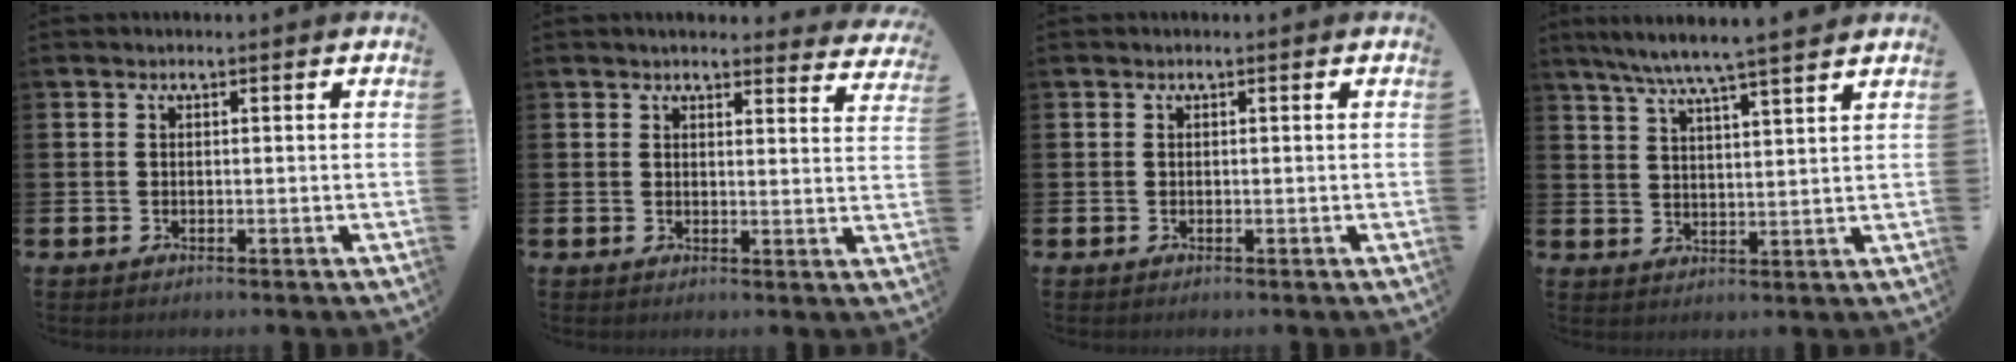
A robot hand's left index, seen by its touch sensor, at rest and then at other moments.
{"total": 3.4, "force": [3.4, 0.5, 0.2], "torque": [-0.001, -0.019, 0.059]}
{"total": 0.0}
{"total": 6.9, "force": [6.4, -0.4, 2.7], "torque": [-0.076, -0.027, 0.113]}